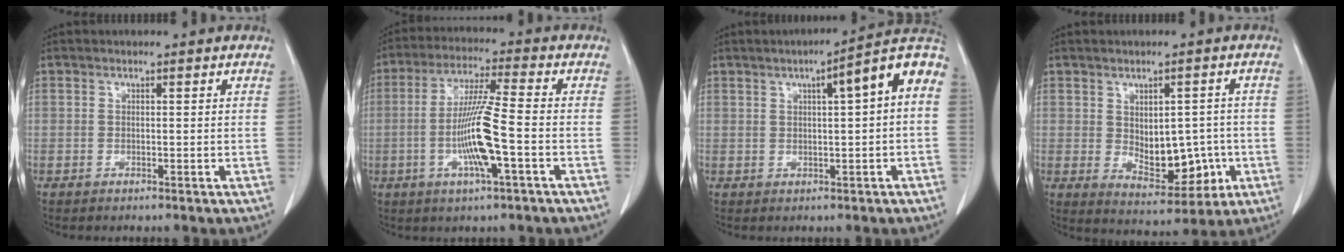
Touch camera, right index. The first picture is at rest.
{"total": 10.6, "force": [-2.6, -0.1, 10.3], "torque": [-0.200, -0.006, -0.054]}
{"total": 9.4, "force": [2.6, 0.8, 9.0], "torque": [-0.116, 0.028, 0.024]}
{"total": 8.5, "force": [-0.8, 4.7, 7.0], "torque": [-0.095, 0.003, 0.004]}